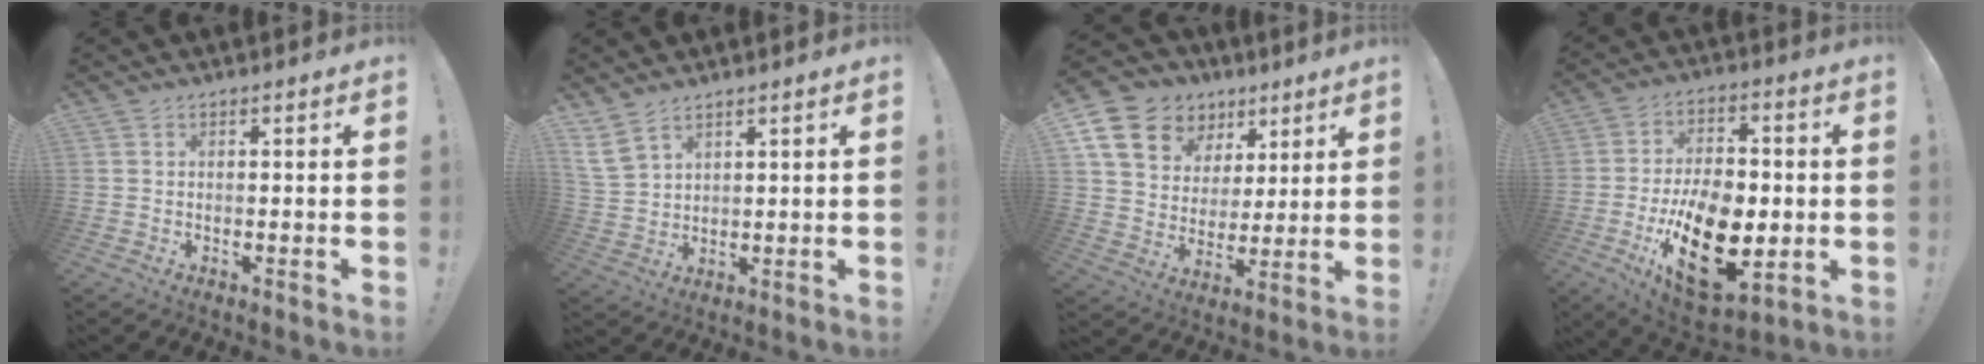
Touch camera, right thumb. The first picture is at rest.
{"total": 7.4, "force": [5.3, 3.7, 3.5], "torque": [-0.079, -0.021, 0.106]}
{"total": 15.3, "force": [7.8, 11.5, 6.4], "torque": [-0.102, -0.040, 0.162]}
{"total": 22.0, "force": [-5.5, 13.3, 16.7], "torque": [-0.274, 0.022, -0.077]}